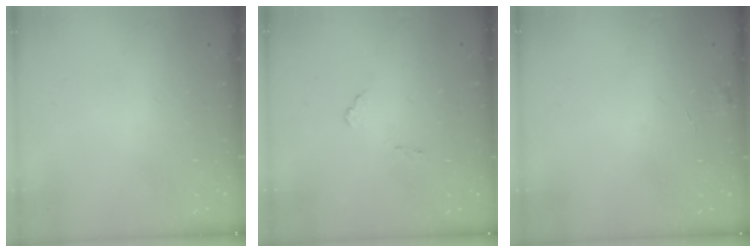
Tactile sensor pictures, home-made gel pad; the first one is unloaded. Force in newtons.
{"total": 6.9, "press": 6.9, "slide": 0.5}
{"total": 5.7, "press": 5.7, "slide": 0.3}